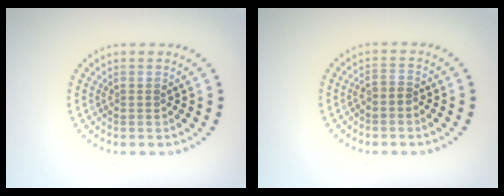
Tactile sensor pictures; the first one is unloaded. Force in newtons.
{"total": 0.9, "press": 0.6, "slide": 0.6}